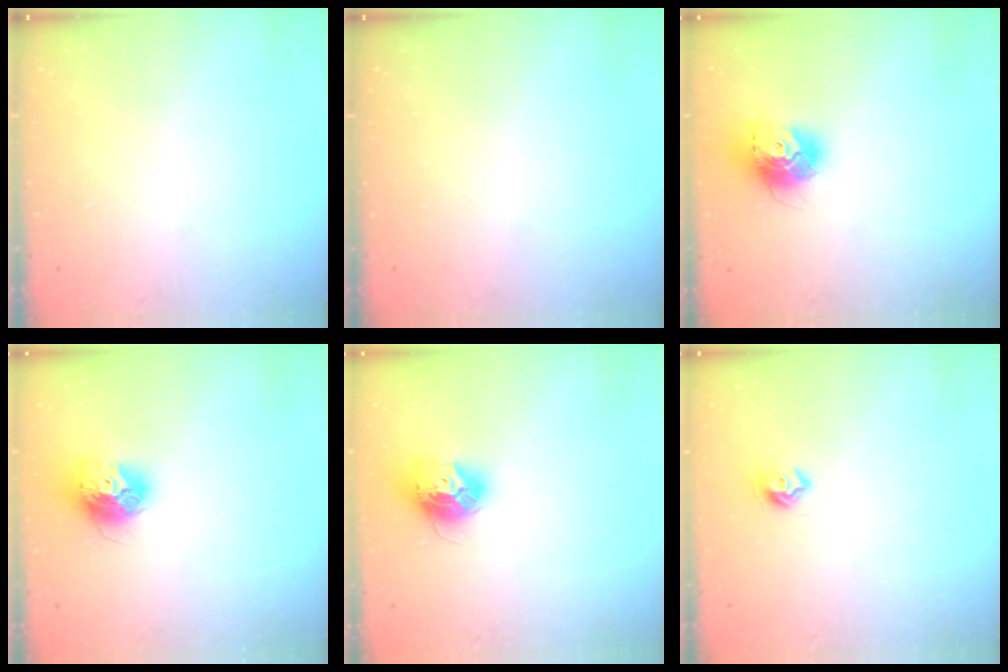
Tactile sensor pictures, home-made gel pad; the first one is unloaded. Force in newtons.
{"total": 0.0}
{"total": 13.4, "press": 13.3, "slide": 1.2}
{"total": 12.2, "press": 12.1, "slide": 1.0}
{"total": 12.2, "press": 12.1, "slide": 1.1}
{"total": 7.6, "press": 7.5, "slide": 0.5}